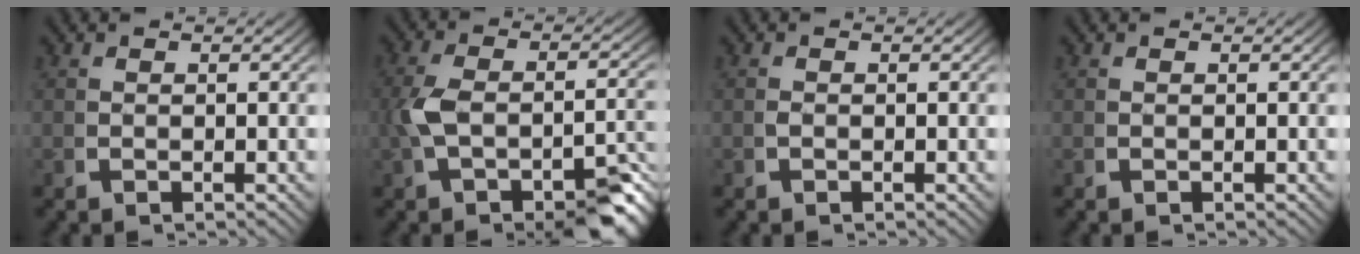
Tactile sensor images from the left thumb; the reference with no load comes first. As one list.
[{"total": 7.5, "force": [-2.9, 3.4, 6.0], "torque": [-0.115, -0.014, -0.034]}, {"total": 0.0}, {"total": 0.0}]